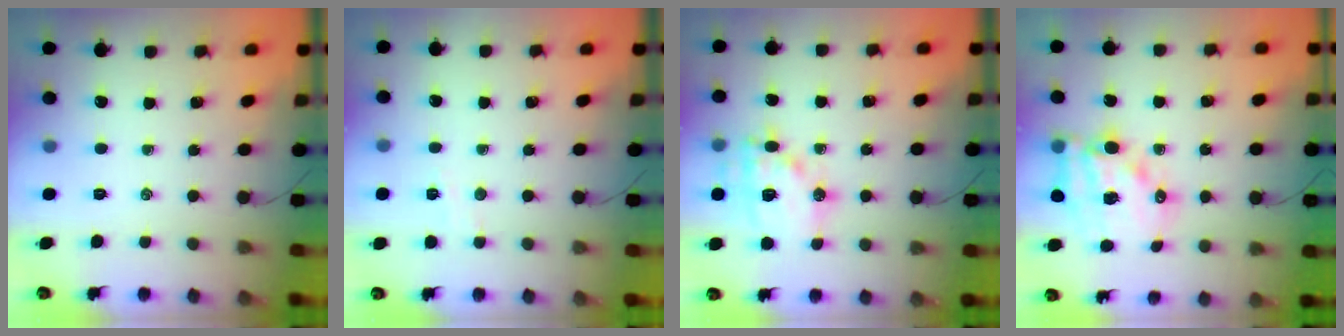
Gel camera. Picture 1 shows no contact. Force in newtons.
{"total": 2.9, "press": 2.7, "slide": 1.0}
{"total": 15.6, "press": 15.5, "slide": 2.1}
{"total": 15.9, "press": 15.5, "slide": 3.7}